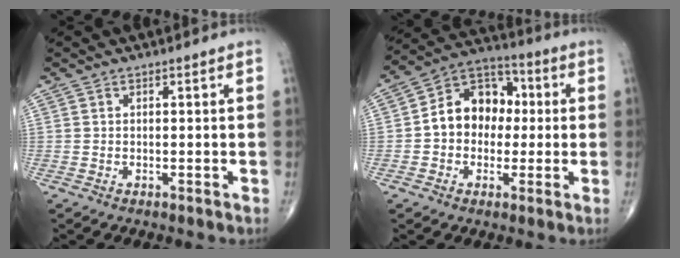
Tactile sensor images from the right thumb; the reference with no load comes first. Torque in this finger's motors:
{"motor_torque": [1.35, 1.69, 0.95, -0.20, 0.05]}